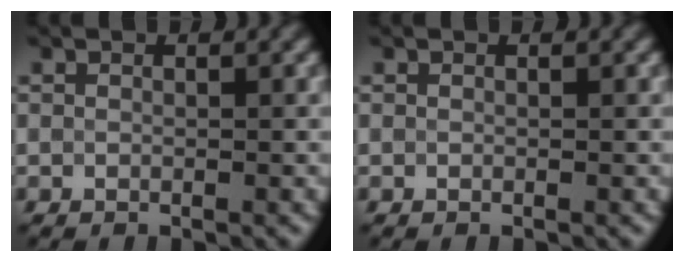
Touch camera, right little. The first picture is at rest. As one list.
[{"total": 0.0}]